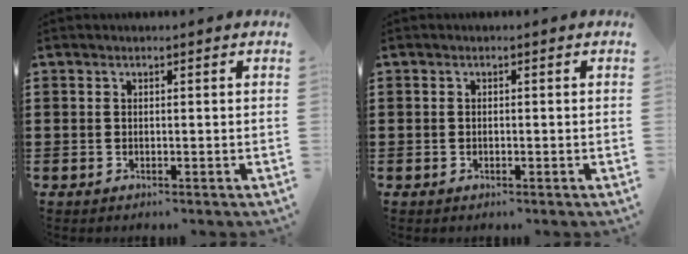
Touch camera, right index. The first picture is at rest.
{"total": 0.0}